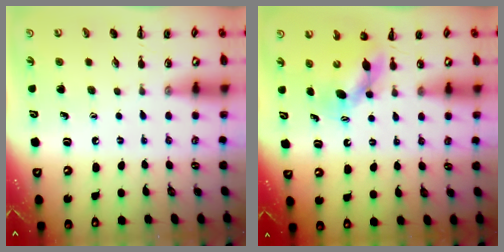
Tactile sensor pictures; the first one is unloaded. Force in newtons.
{"total": 6.3, "press": 6.3, "slide": 0.6}